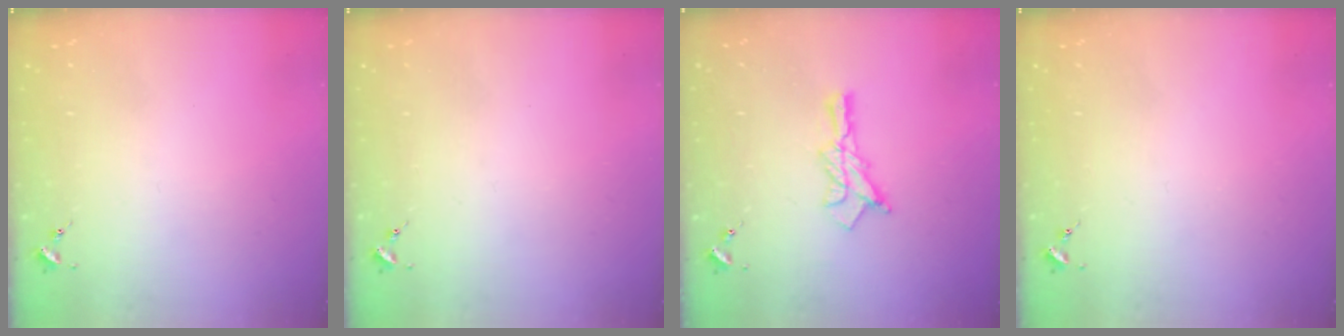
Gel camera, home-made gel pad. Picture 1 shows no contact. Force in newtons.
{"total": 0.0}
{"total": 10.6, "press": 10.6, "slide": 0.8}
{"total": 0.0}